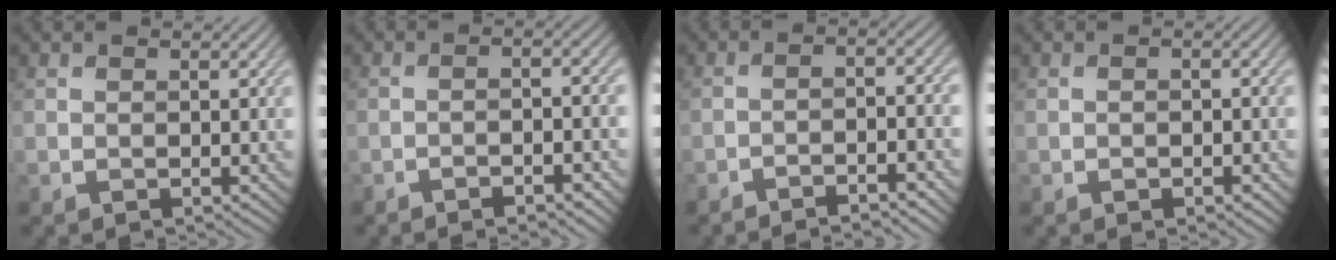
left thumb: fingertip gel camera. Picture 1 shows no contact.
{"total": 4.7, "force": [-2.5, 0.6, 3.9], "torque": [-0.060, 0.016, -0.048]}
{"total": 5.6, "force": [-3.7, 0.5, 4.1], "torque": [-0.066, 0.017, -0.071]}
{"total": 1.5, "force": [-0.6, 0.6, 1.3], "torque": [-0.013, 0.003, -0.007]}